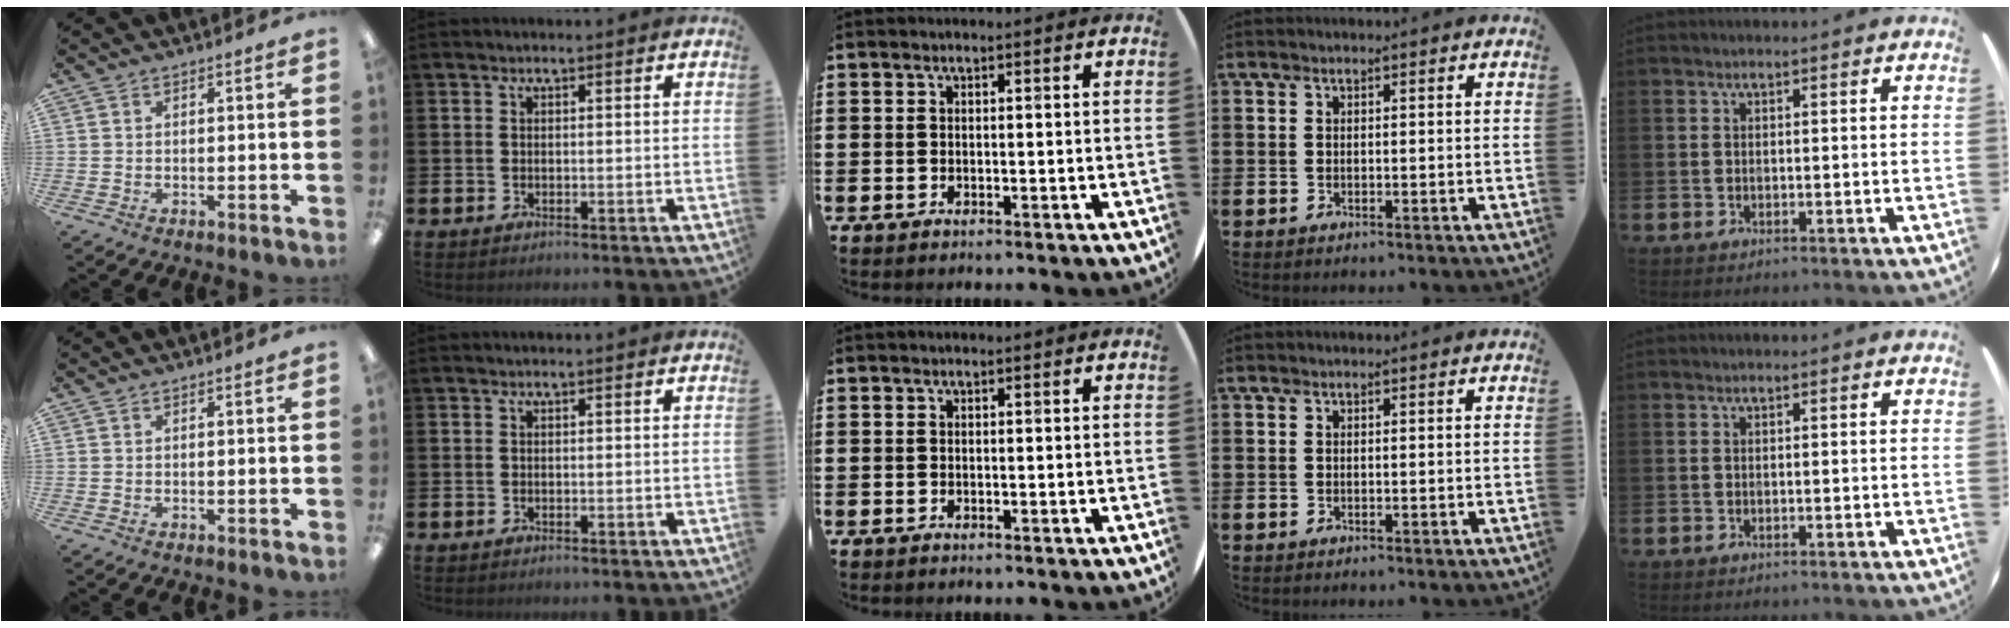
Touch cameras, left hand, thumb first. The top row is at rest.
{}